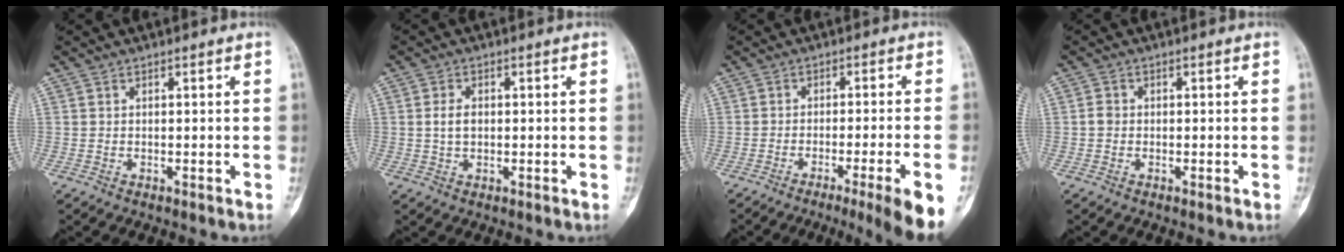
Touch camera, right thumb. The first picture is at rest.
{"total": 2.9, "force": [0.1, 1.9, 2.2], "torque": [-0.037, 0.005, -0.001]}
{"total": 10.7, "force": [-5.8, -0.3, 9.0], "torque": [-0.122, 0.004, -0.083]}
{"total": 1.3, "force": [-0.4, 1.0, 0.7], "torque": [-0.009, 0.004, -0.014]}